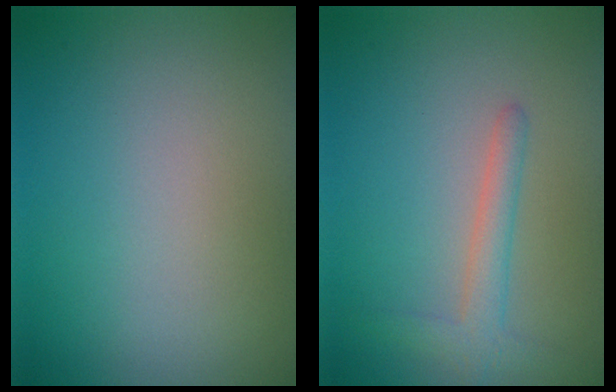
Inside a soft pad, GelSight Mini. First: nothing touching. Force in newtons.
{"total": 2.4, "press": 2.4, "slide": 0.2}